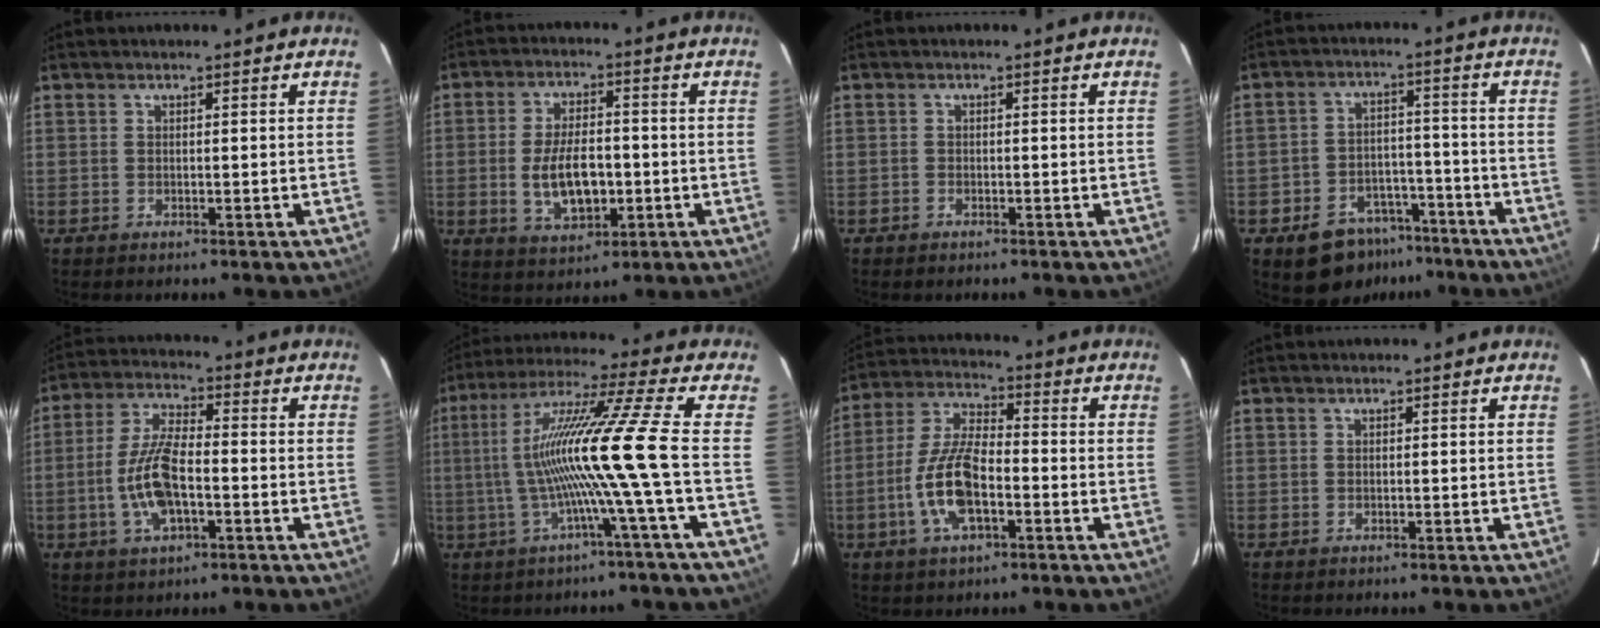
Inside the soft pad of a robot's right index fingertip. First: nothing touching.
{"total": 9.9, "force": [-1.8, 5.0, 8.3], "torque": [-0.162, -0.005, -0.022]}
{"total": 0.9, "force": [-0.8, 0.5, 0.0], "torque": [-0.005, 0.002, -0.014]}
{"total": 10.7, "force": [-7.2, 6.9, 3.8], "torque": [-0.088, 0.026, -0.089]}
{"total": 10.8, "force": [-2.8, 4.2, 9.5], "torque": [-0.197, 0.003, -0.054]}
{"total": 14.5, "force": [-2.5, -3.6, 13.8], "torque": [-0.242, -0.002, -0.042]}
{"total": 12.0, "force": [-3.9, 4.8, 10.3], "torque": [-0.220, 0.003, -0.076]}
{"total": 0.0}